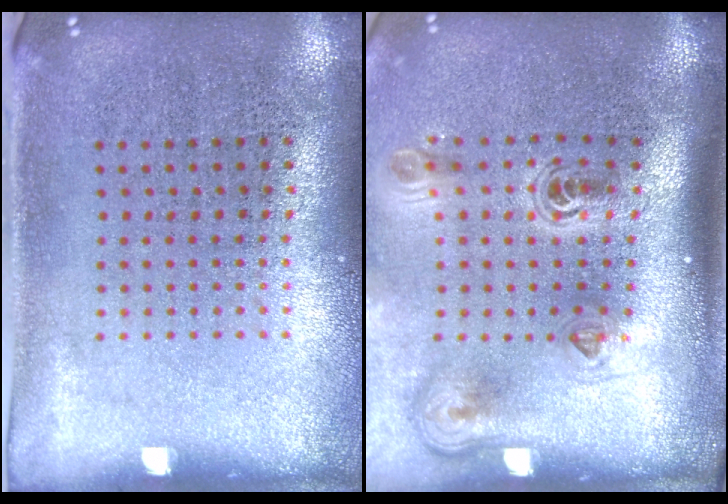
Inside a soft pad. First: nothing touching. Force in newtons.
{"total": 2.3, "press": 1.5, "slide": 1.7}